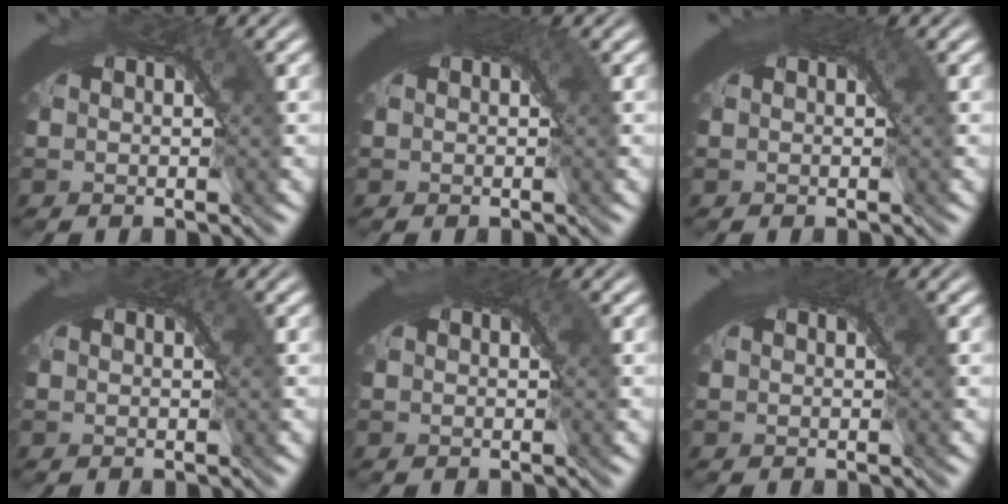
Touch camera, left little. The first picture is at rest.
{"total": 1.3, "force": [0.8, 0.3, 1.0], "torque": [-0.008, 0.002, 0.009]}
{"total": 1.1, "force": [0.5, 0.3, 0.9], "torque": [-0.007, 0.001, 0.006]}
{"total": 0.0}
{"total": 0.8, "force": [0.4, 0.2, 0.7], "torque": [-0.006, 0.001, 0.004]}
{"total": 0.8, "force": [0.5, 0.2, 0.6], "torque": [-0.004, 0.000, 0.006]}